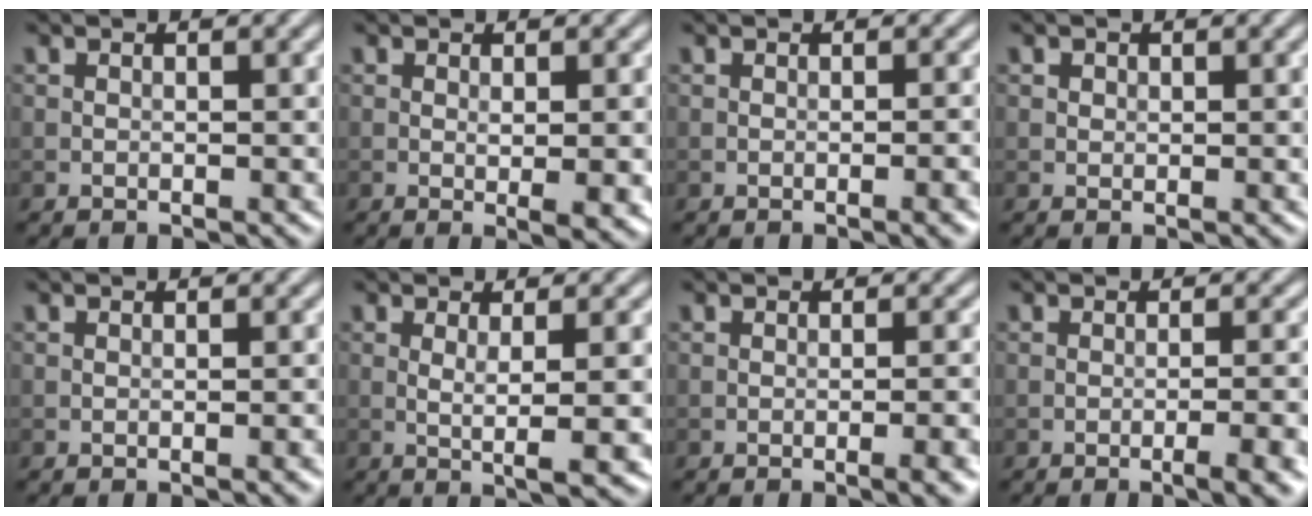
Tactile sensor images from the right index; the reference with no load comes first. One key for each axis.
{"total": 2.8, "fx": -0.3, "fy": 0.5, "fz": 2.7, "tx": -0.041, "ty": -0.006, "tz": -0.001}
{"total": 2.2, "fx": -0.7, "fy": 0.5, "fz": 2.0, "tx": -0.020, "ty": 0.001, "tz": -0.011}
{"total": 0.6, "fx": 0.3, "fy": 0.5, "fz": 0.1, "tx": 0.000, "ty": -0.003, "tz": 0.005}
{"total": 1.1, "fx": -0.3, "fy": 0.2, "fz": 1.1, "tx": -0.012, "ty": 0.000, "tz": -0.006}
{"total": 4.2, "fx": -0.1, "fy": 0.7, "fz": 4.1, "tx": -0.066, "ty": -0.002, "tz": 0.001}
{"total": 3.7, "fx": -1.3, "fy": 1.1, "fz": 3.3, "tx": -0.034, "ty": 0.003, "tz": -0.017}
{"total": 5.0, "fx": -2.0, "fy": 1.4, "fz": 4.3, "tx": -0.045, "ty": 0.005, "tz": -0.024}